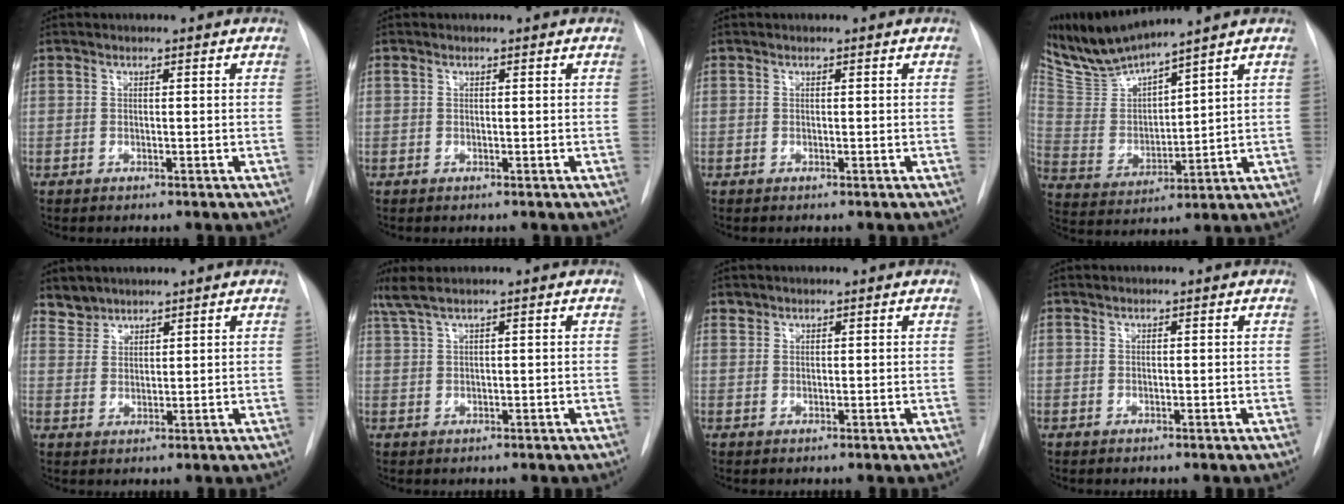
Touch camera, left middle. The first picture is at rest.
{"total": 0.0}
{"total": 0.0}
{"total": 10.8, "force": [10.1, -0.4, 3.8], "torque": [-0.090, -0.003, 0.212]}
{"total": 3.0, "force": [2.7, 1.1, -0.5], "torque": [0.016, 0.007, 0.053]}
{"total": 3.0, "force": [2.1, -0.3, 2.2], "torque": [-0.061, 0.023, 0.051]}
{"total": 0.8, "force": [0.7, 0.4, -0.1], "torque": [0.005, 0.003, 0.011]}
{"total": 0.0}